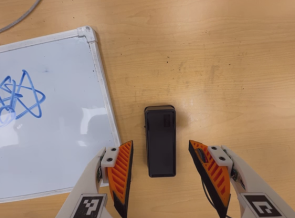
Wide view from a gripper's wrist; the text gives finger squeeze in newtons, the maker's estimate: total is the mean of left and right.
{"total": 0.0}